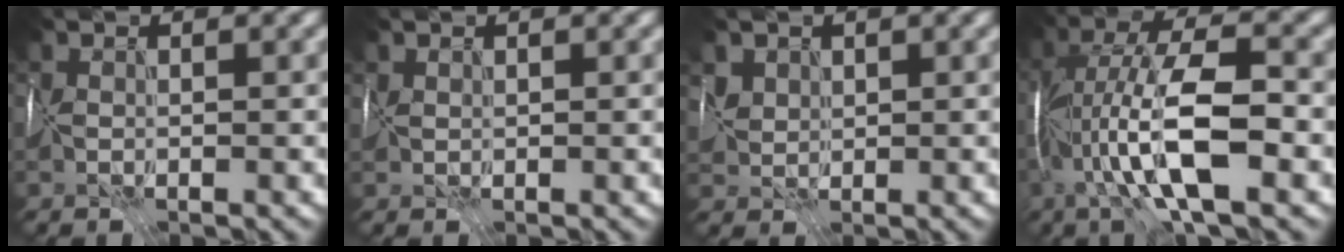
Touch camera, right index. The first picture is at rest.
{"total": 0.7, "force": [0.6, -0.1, -0.4], "torque": [0.014, 0.001, 0.012]}
{"total": 1.6, "force": [1.3, 0.9, -0.2], "torque": [0.008, -0.006, 0.036]}
{"total": 9.0, "force": [-2.8, 1.9, 8.3], "torque": [-0.144, 0.014, -0.058]}